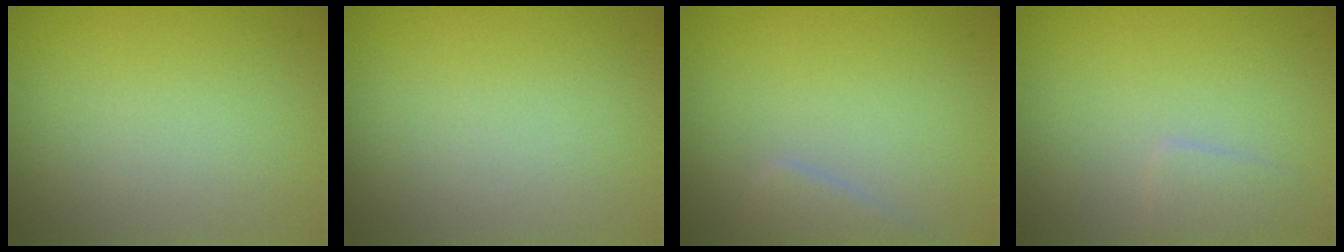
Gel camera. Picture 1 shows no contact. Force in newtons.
{"total": 0.0}
{"total": 2.0, "press": 2.0, "slide": 0.1}
{"total": 1.5, "press": 1.5, "slide": 0.1}